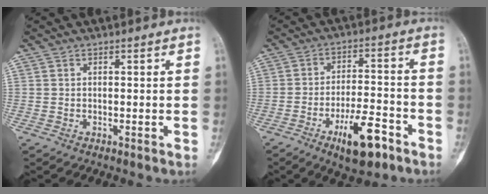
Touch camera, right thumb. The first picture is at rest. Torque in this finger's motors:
{"motor_torque": [2.07, 0.97, 0.99, -1.09, 0.38]}